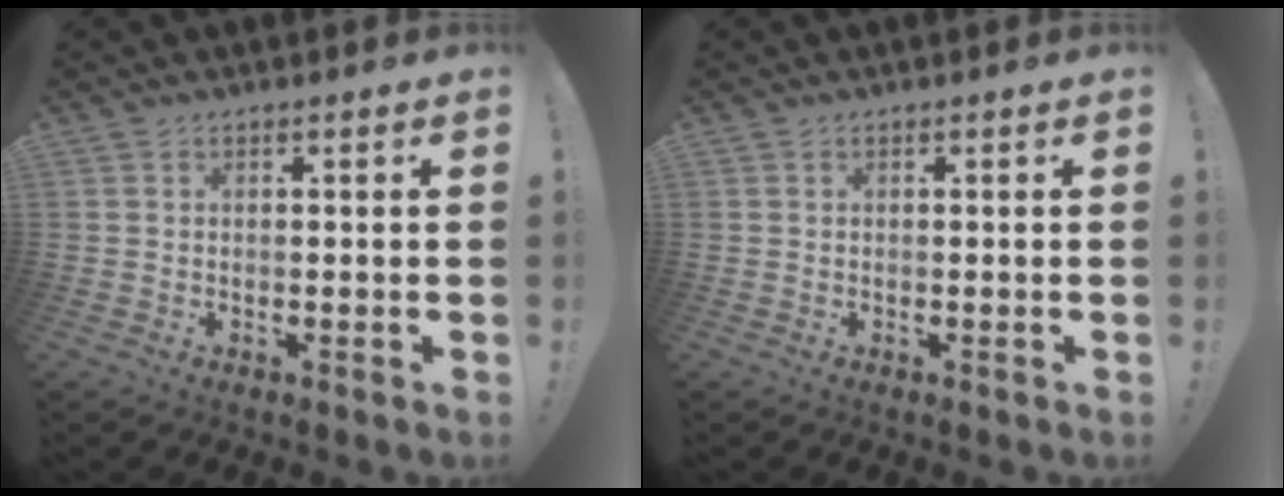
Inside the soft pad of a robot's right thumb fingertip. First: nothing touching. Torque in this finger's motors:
{"motor_torque": [-0.03, 0.03, -0.05, -0.03, 0.01]}